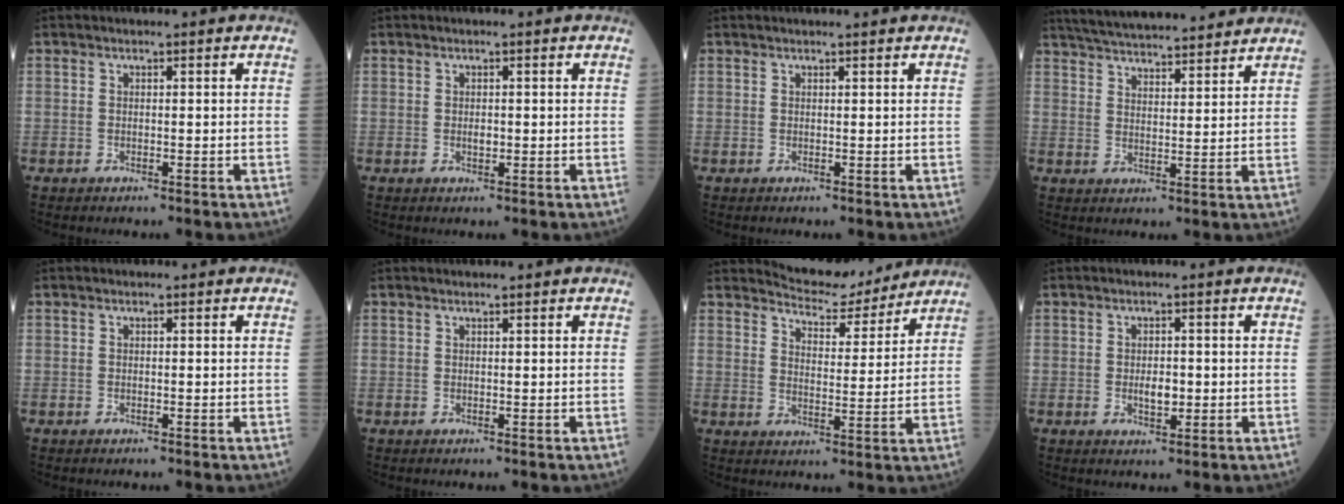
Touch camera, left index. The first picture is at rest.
{"total": 0.9, "force": [0.1, 0.5, 0.7], "torque": [-0.016, -0.001, 0.004]}
{"total": 2.5, "force": [2.3, -0.1, 0.9], "torque": [-0.009, 0.014, 0.030]}
{"total": 18.3, "force": [16.8, 2.5, 6.8], "torque": [-0.117, 0.039, 0.249]}
{"total": 0.0}
{"total": 0.9, "force": [0.8, -0.1, 0.4], "torque": [-0.007, 0.005, 0.016]}
{"total": 8.9, "force": [8.7, 1.7, 0.9], "torque": [-0.021, -0.001, 0.125]}
{"total": 2.5, "force": [-0.2, 1.2, 2.2], "torque": [-0.043, -0.001, 0.000]}